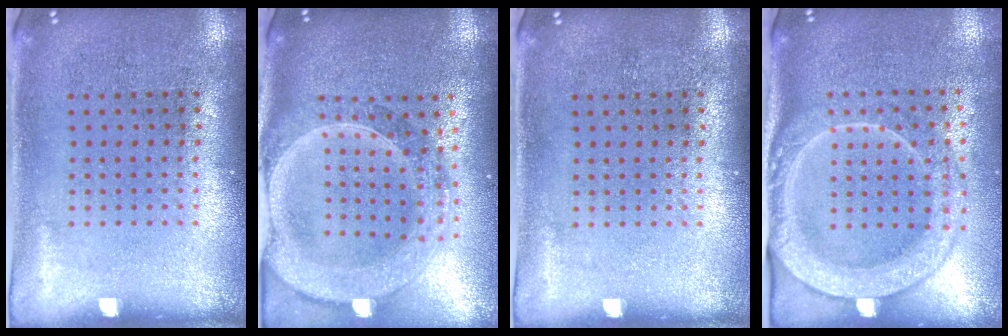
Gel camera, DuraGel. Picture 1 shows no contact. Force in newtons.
{"total": 2.8, "press": 2.4, "slide": 1.4}
{"total": 0.0}
{"total": 2.4, "press": 2.2, "slide": 1.1}